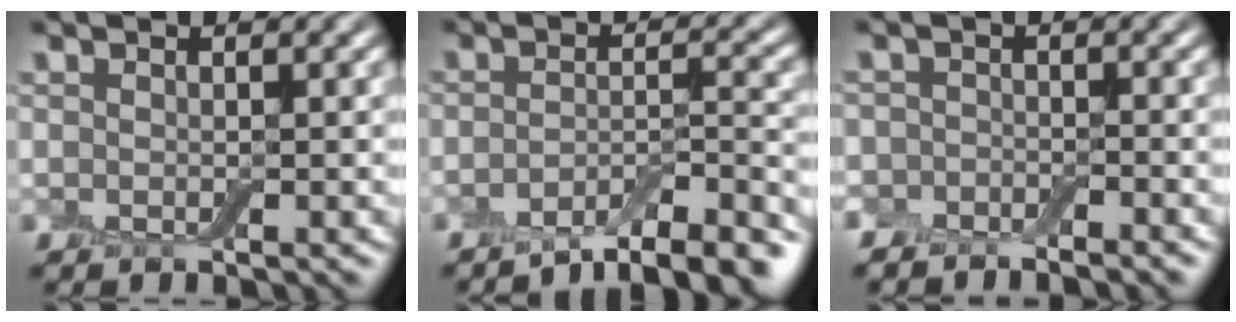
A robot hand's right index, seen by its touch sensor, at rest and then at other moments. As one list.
[{"total": 6.5, "force": [-5.3, 1.4, 3.6], "torque": [-0.055, 0.004, -0.084]}, {"total": 2.4, "force": [-2.1, 1.1, 0.4], "torque": [0.009, 0.006, -0.042]}]